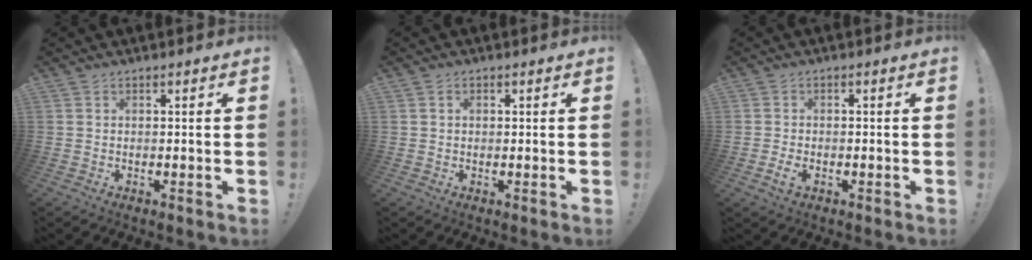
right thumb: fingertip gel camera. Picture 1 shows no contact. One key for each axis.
{"total": 0.9, "fx": 0.2, "fy": 0.8, "fz": 0.4, "tx": -0.009, "ty": 0.005, "tz": 0.003}
{"total": 3.1, "fx": -1.7, "fy": 1.5, "fz": 2.2, "tx": -0.043, "ty": 0.009, "tz": -0.028}